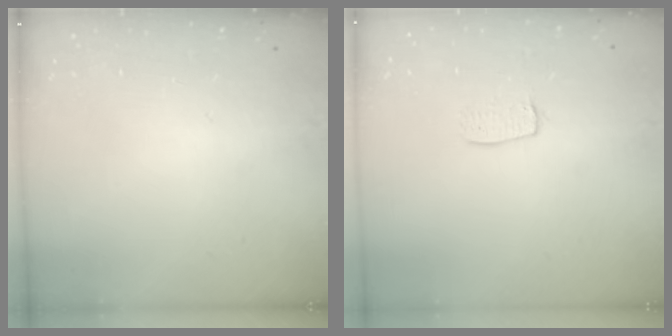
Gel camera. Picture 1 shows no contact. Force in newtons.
{"total": 6.6, "press": 6.6, "slide": 0.2}